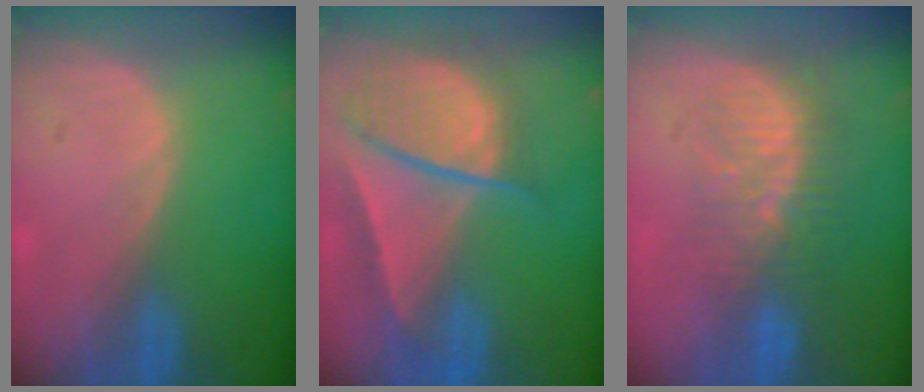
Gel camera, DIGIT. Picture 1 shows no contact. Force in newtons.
{"total": 9.4, "press": 8.1, "slide": 4.7}
{"total": 8.0, "press": 7.5, "slide": 2.5}